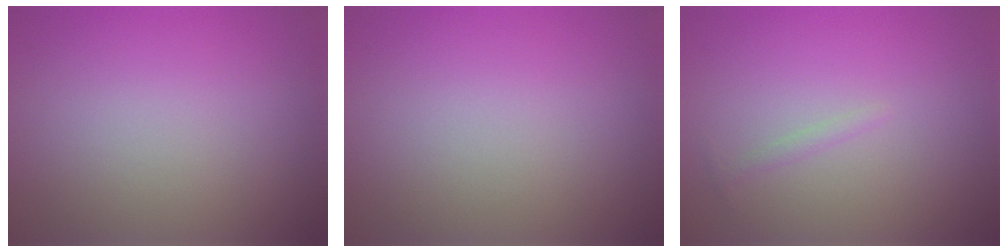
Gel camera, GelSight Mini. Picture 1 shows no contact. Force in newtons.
{"total": 0.0}
{"total": 0.7, "press": 0.7, "slide": 0.1}